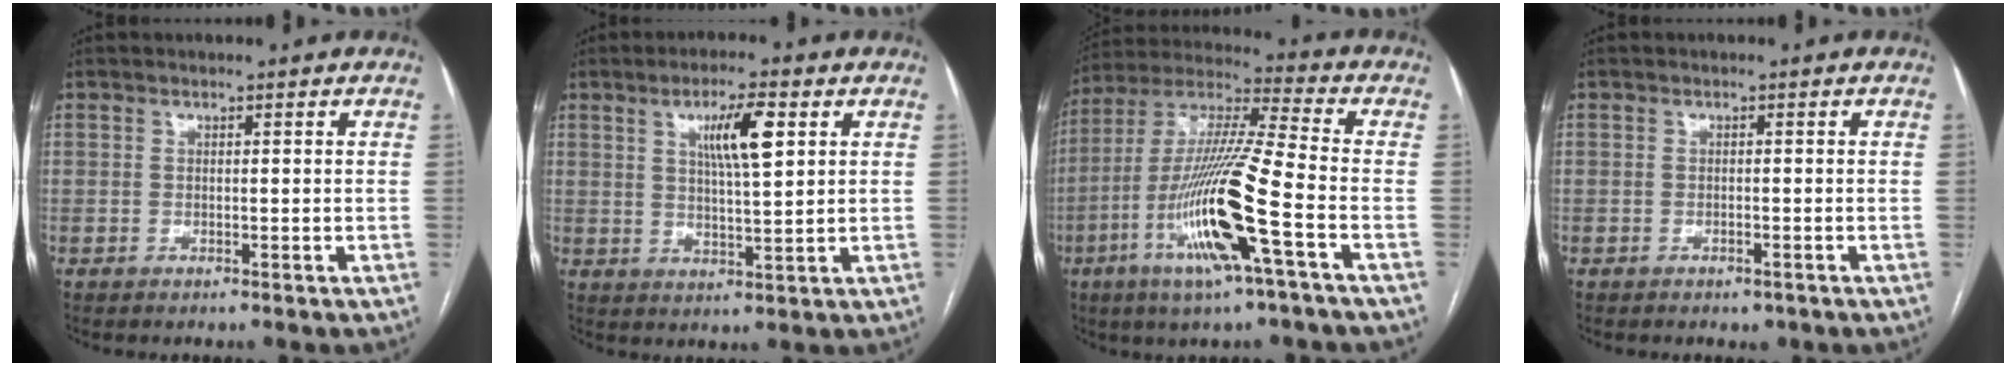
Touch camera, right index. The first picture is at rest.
{"total": 7.3, "force": [2.8, 0.9, 6.6], "torque": [-0.117, 0.003, 0.048]}
{"total": 17.6, "force": [-6.3, 0.1, 16.4], "torque": [-0.333, -0.014, -0.123]}
{"total": 1.2, "force": [-0.8, 0.6, 0.7], "torque": [-0.013, -0.001, -0.004]}